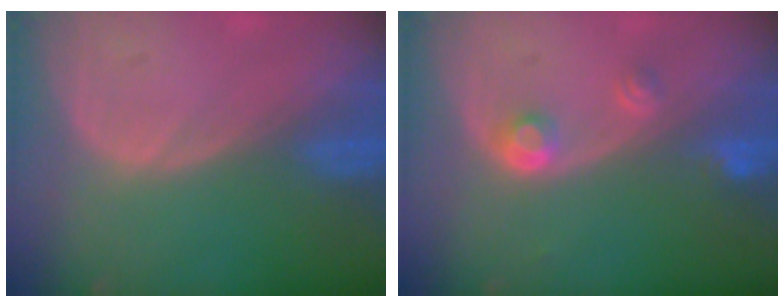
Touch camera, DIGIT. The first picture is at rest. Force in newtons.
{"total": 3.0, "press": 2.8, "slide": 0.9}